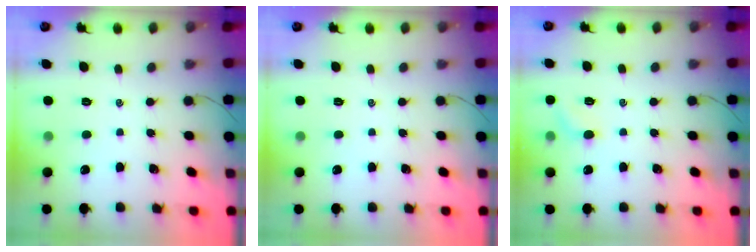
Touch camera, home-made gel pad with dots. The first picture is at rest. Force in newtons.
{"total": 0.0}
{"total": 4.7, "press": 4.5, "slide": 1.5}